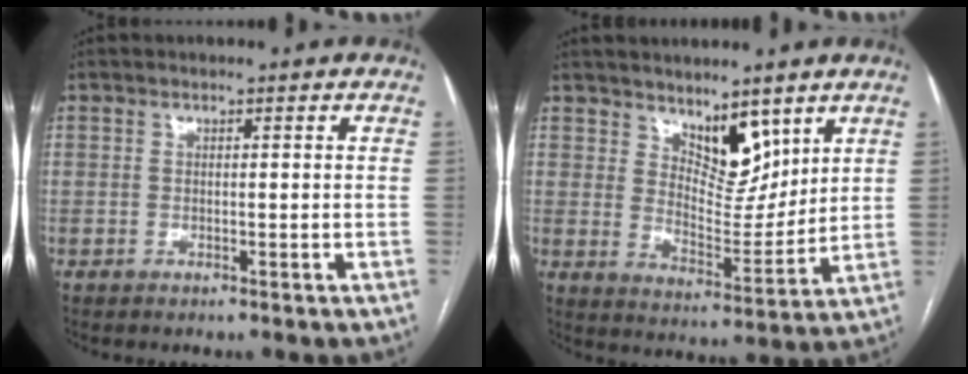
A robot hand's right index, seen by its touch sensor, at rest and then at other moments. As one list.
[{"total": 7.9, "force": [5.3, 3.5, 4.7], "torque": [-0.072, -0.009, 0.097]}]